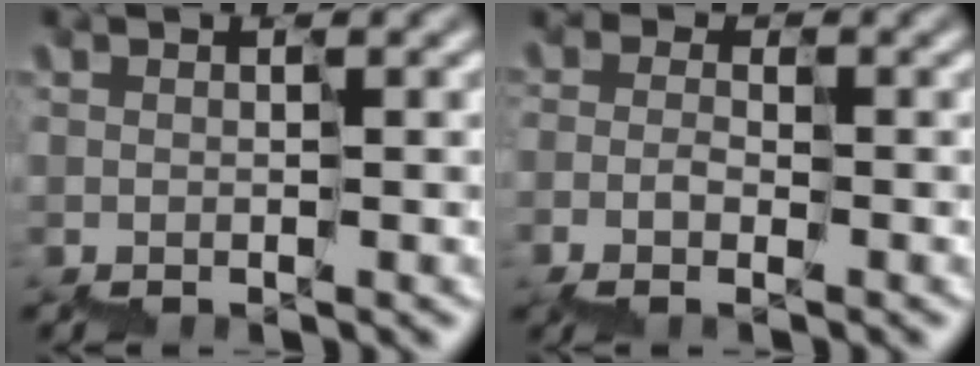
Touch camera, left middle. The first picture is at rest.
{"total": 1.1, "force": [-1.0, 0.4, 0.0], "torque": [-0.008, 0.004, -0.016]}